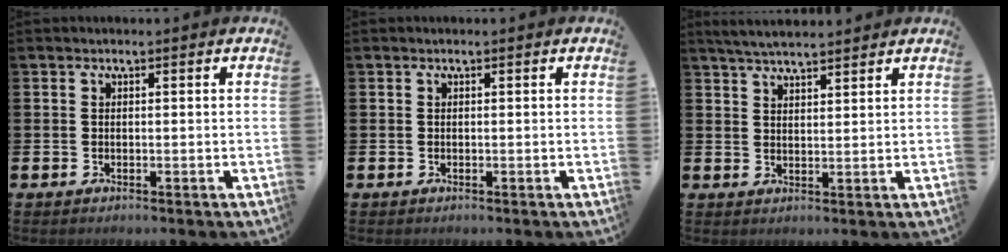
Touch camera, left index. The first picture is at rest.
{"total": 0.0}
{"total": 4.1, "force": [3.9, 0.4, 1.1], "torque": [-0.031, -0.011, 0.072]}